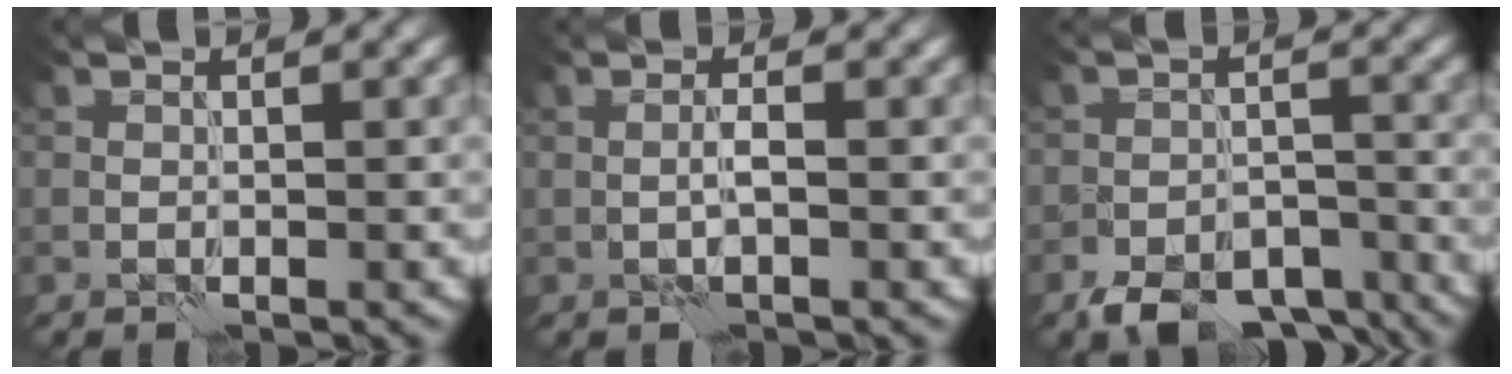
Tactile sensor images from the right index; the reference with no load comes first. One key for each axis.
{"total": 1.2, "fx": -0.1, "fy": 0.0, "fz": 1.2, "tx": -0.025, "ty": 0.007, "tz": -0.004}
{"total": 7.1, "fx": -5.4, "fy": 3.1, "fz": 3.3, "tx": -0.043, "ty": -0.010, "tz": -0.091}